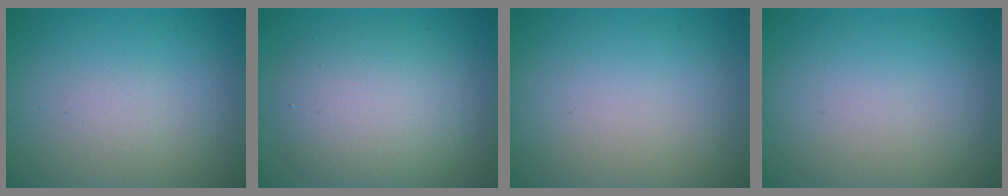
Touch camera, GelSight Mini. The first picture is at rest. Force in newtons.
{"total": 5.9, "press": 5.9, "slide": 0.6}
{"total": 0.0}
{"total": 0.0}